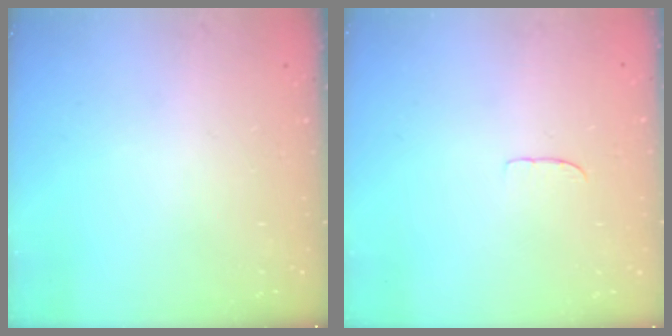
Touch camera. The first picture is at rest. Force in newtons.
{"total": 3.1, "press": 3.1, "slide": 0.2}